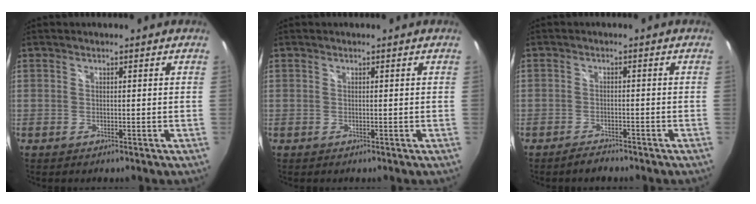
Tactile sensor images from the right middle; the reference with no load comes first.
{"total": 0.0}
{"total": 2.2, "force": [-2.1, 0.5, 0.6], "torque": [-0.019, 0.003, -0.033]}